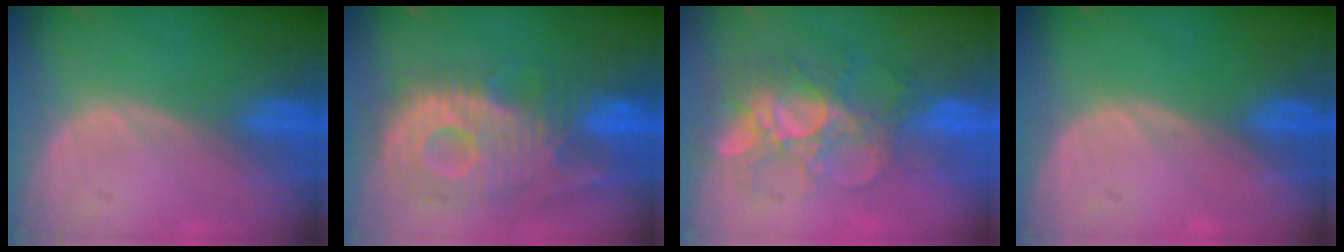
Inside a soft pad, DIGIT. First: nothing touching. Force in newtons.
{"total": 11.8, "press": 10.6, "slide": 5.2}
{"total": 9.8, "press": 8.6, "slide": 4.7}
{"total": 0.0}